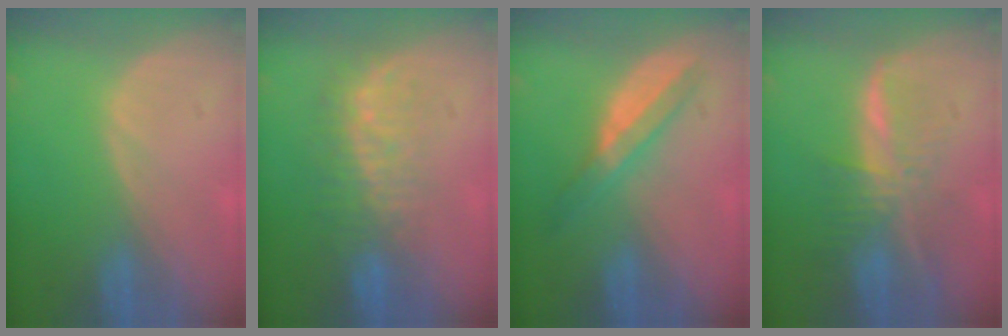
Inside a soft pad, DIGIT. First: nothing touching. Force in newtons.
{"total": 8.0, "press": 7.4, "slide": 3.0}
{"total": 5.8, "press": 5.2, "slide": 2.5}
{"total": 8.1, "press": 6.8, "slide": 4.3}